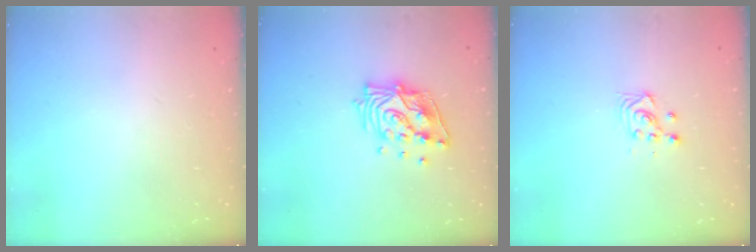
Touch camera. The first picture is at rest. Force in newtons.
{"total": 14.1, "press": 14.0, "slide": 1.2}
{"total": 3.5, "press": 3.3, "slide": 1.2}